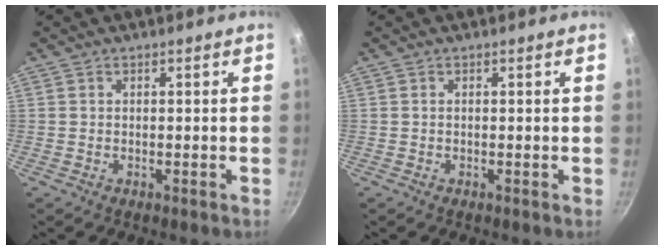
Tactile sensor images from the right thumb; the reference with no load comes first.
{"total": 0.0}